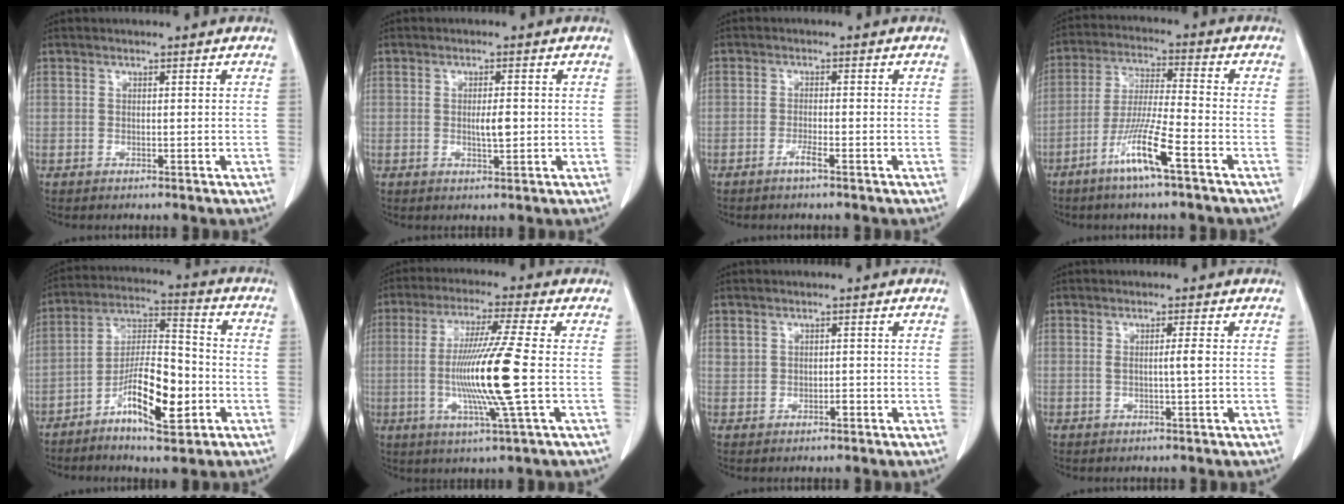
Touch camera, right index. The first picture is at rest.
{"total": 2.7, "force": [-0.2, 0.6, 2.6], "torque": [-0.046, -0.001, -0.002]}
{"total": 1.8, "force": [-1.3, -0.1, 1.3], "torque": [-0.026, 0.000, -0.025]}
{"total": 9.8, "force": [-5.4, -0.1, 8.1], "torque": [-0.161, -0.010, -0.105]}
{"total": 12.3, "force": [-5.1, 3.3, 10.7], "torque": [-0.194, 0.010, -0.087]}
{"total": 12.9, "force": [-1.5, -1.5, 12.7], "torque": [-0.252, -0.019, -0.033]}
{"total": 1.2, "force": [0.0, 1.0, 0.7], "torque": [-0.016, 0.007, 0.004]}
{"total": 2.0, "force": [0.1, -0.3, 2.0], "torque": [-0.037, -0.001, 0.000]}